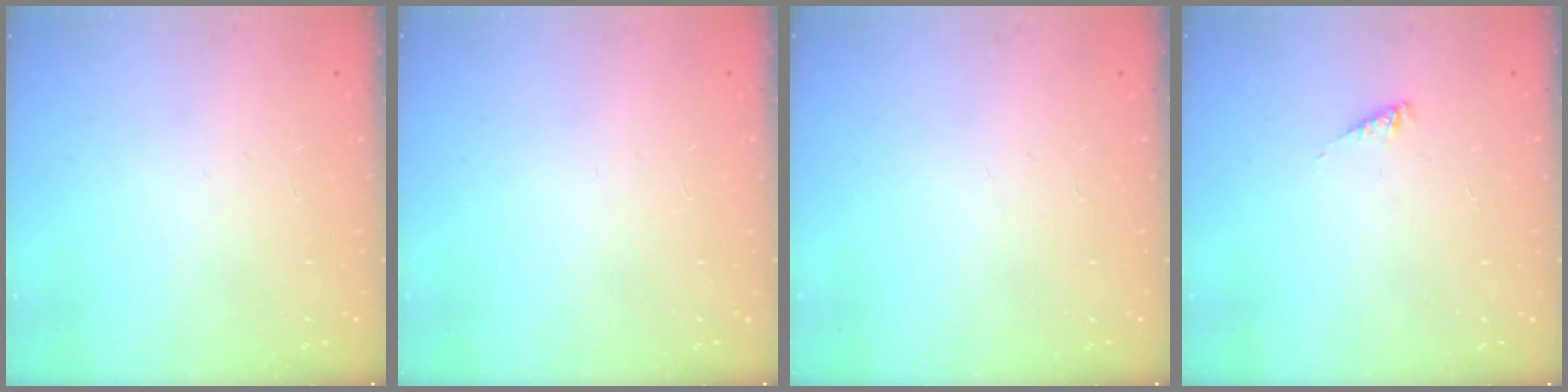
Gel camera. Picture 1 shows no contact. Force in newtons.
{"total": 0.0}
{"total": 0.0}
{"total": 1.7, "press": 1.6, "slide": 0.3}